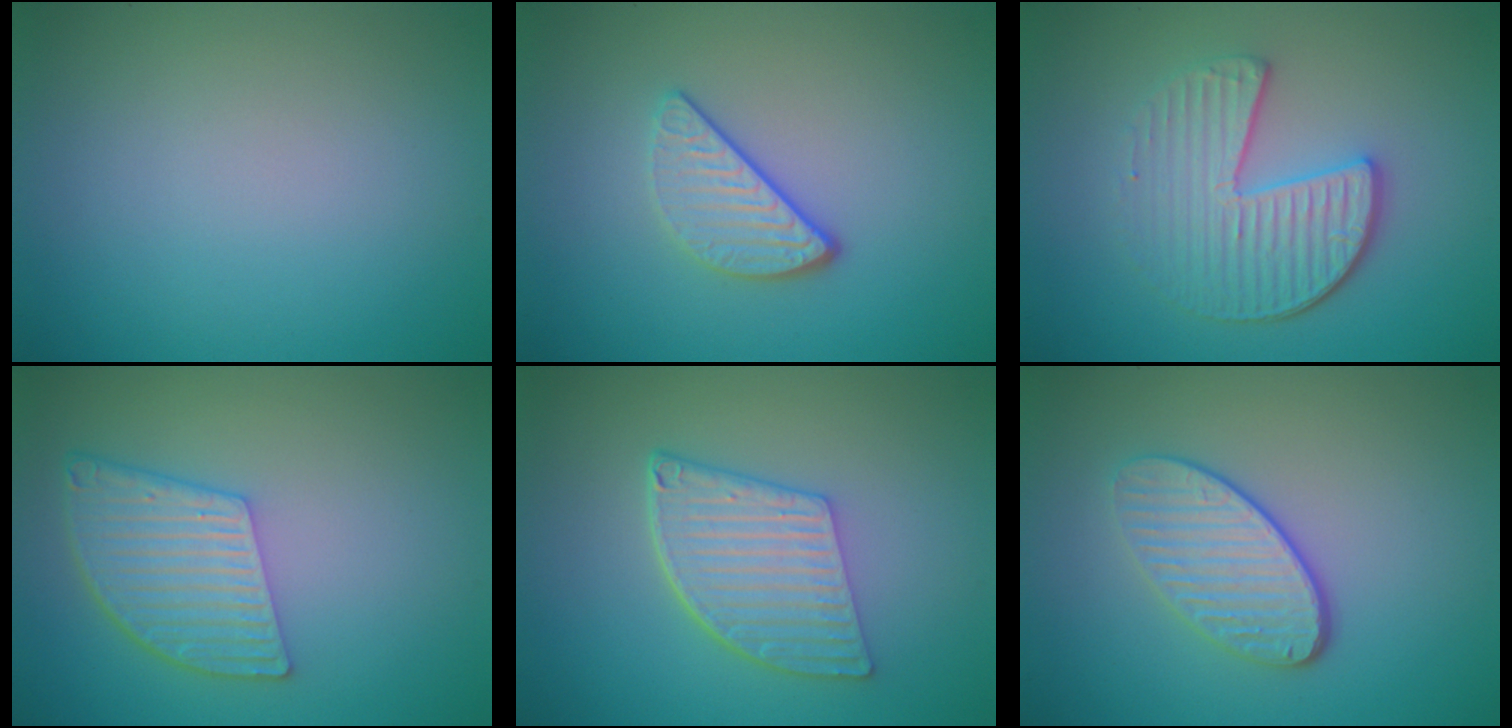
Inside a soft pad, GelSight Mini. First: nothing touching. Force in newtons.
{"total": 3.2, "press": 2.5, "slide": 1.9}
{"total": 4.6, "press": 3.8, "slide": 2.5}
{"total": 5.8, "press": 4.3, "slide": 3.8}
{"total": 5.7, "press": 4.2, "slide": 3.9}
{"total": 3.9, "press": 3.3, "slide": 2.1}